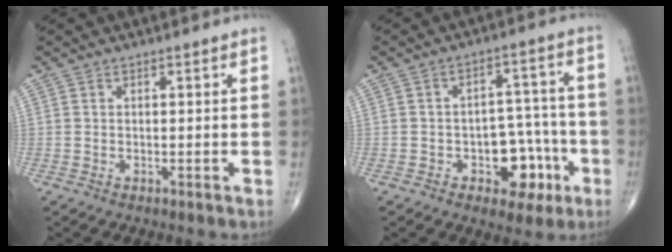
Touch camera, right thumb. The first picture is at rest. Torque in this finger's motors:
{"motor_torque": [2.66, 1.93, 0.49, -0.55, 0.03]}